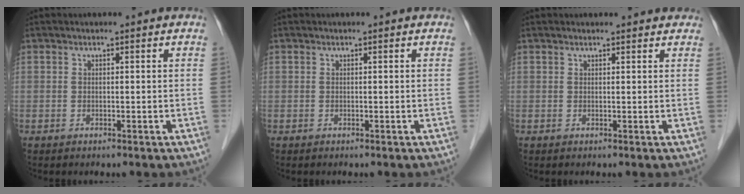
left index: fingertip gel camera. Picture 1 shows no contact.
{"total": 0.0}
{"total": 3.8, "force": [3.6, 1.0, 0.8], "torque": [-0.006, 0.016, 0.033]}